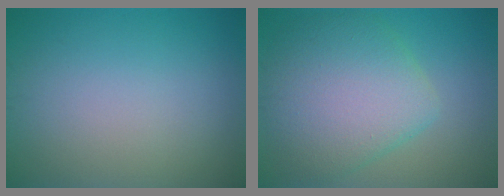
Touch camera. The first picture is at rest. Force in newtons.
{"total": 7.6, "press": 7.6, "slide": 0.3}